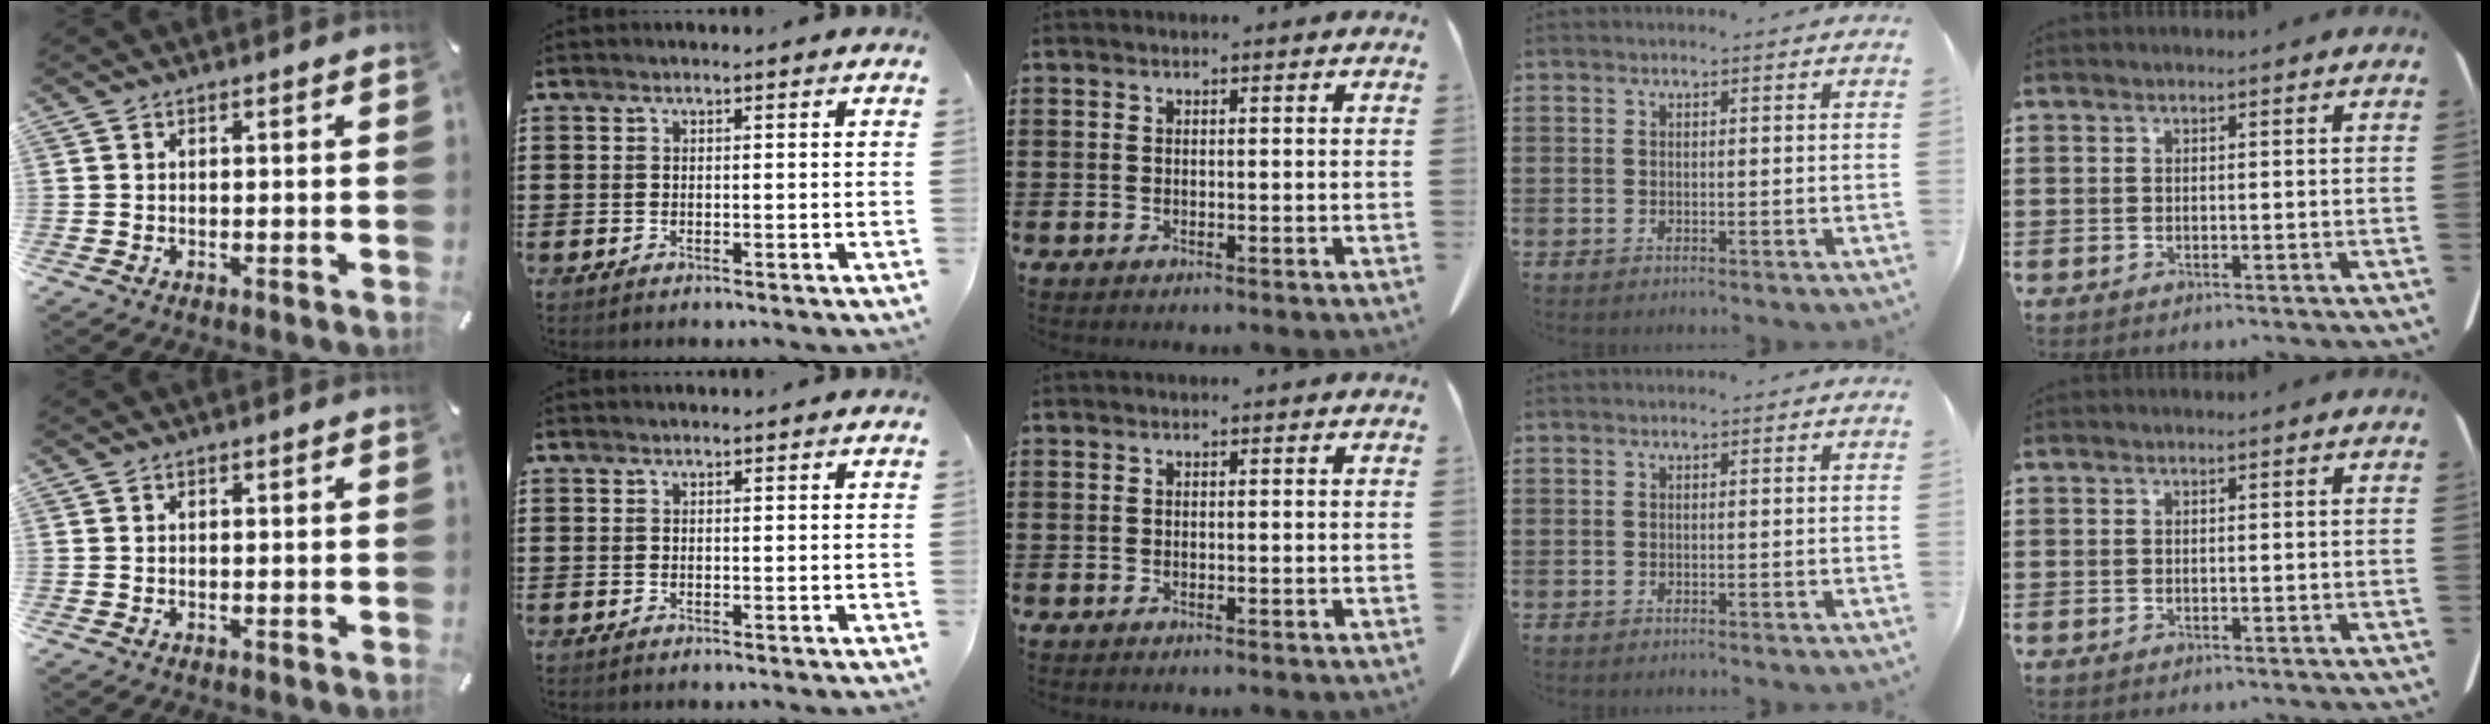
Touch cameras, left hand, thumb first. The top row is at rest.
{}